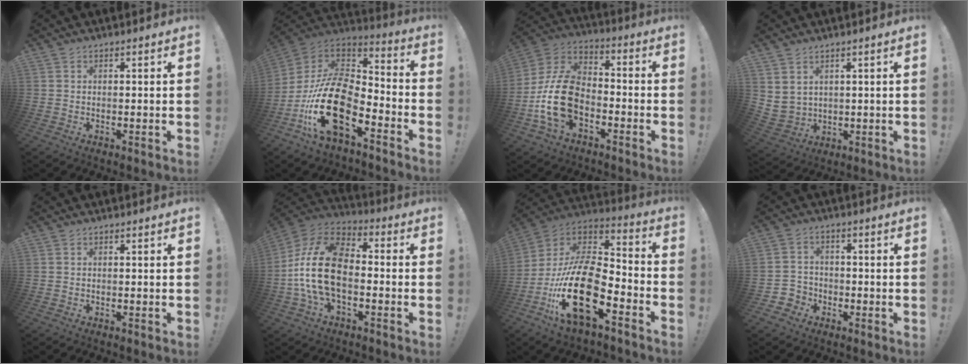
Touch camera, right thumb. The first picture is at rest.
{"total": 22.6, "force": [-9.2, 11.2, 17.3], "torque": [-0.365, 0.035, -0.157]}
{"total": 17.9, "force": [-5.8, 11.8, 12.1], "torque": [-0.232, 0.034, -0.094]}
{"total": 4.3, "force": [3.0, 2.8, 1.1], "torque": [-0.025, -0.018, 0.061]}
{"total": 0.0}
{"total": 19.6, "force": [-2.9, 11.9, 15.4], "torque": [-0.302, 0.032, -0.042]}
{"total": 24.1, "force": [-9.9, 10.6, 19.2], "torque": [-0.394, 0.042, -0.167]}
{"total": 4.6, "force": [-2.3, 3.9, 0.9], "torque": [-0.028, 0.016, -0.044]}